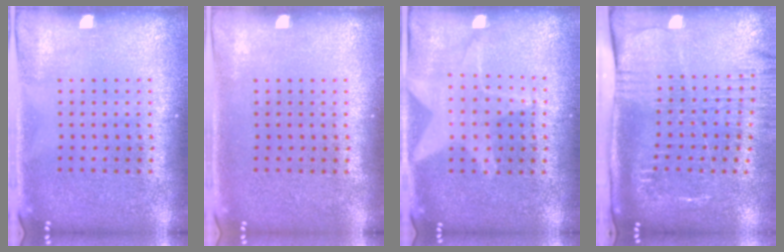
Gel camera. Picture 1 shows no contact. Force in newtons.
{"total": 0.0}
{"total": 1.1, "press": 1.1, "slide": 0.1}
{"total": 2.6, "press": 2.0, "slide": 1.7}